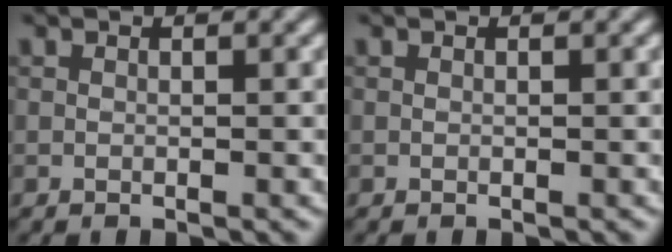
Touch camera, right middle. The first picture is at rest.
{"total": 0.0}